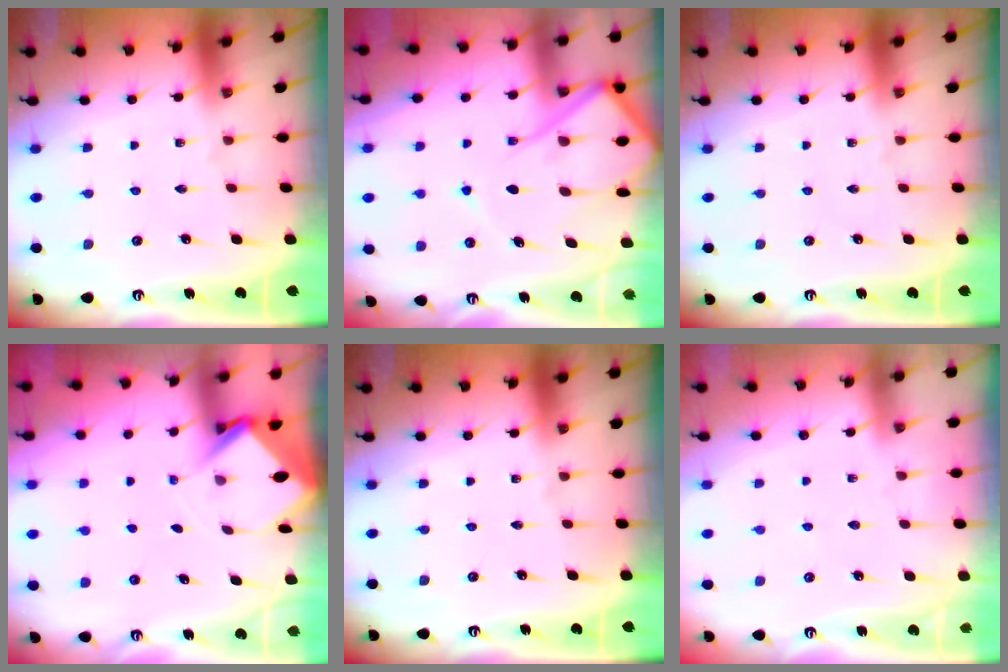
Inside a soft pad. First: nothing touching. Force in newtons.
{"total": 13.0, "press": 13.0, "slide": 1.1}
{"total": 0.0}
{"total": 3.5, "press": 3.5, "slide": 0.2}
{"total": 0.0}
{"total": 3.1, "press": 3.0, "slide": 0.5}